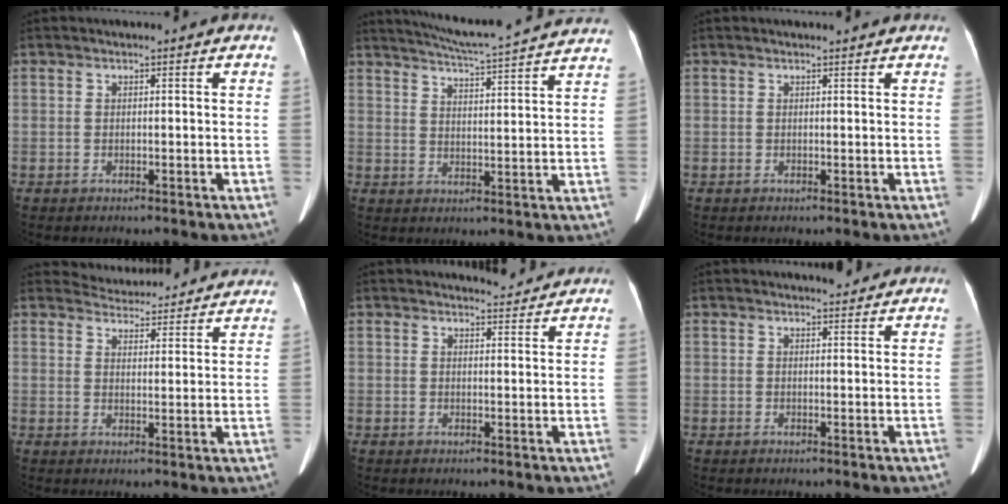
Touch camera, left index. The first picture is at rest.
{"total": 19.0, "force": [17.8, -0.5, 6.8], "torque": [-0.118, -0.015, 0.228]}
{"total": 1.5, "force": [1.4, 0.1, 0.3], "torque": [-0.010, 0.004, 0.015]}
{"total": 13.0, "force": [12.6, 2.7, 1.6], "torque": [-0.004, 0.011, 0.144]}
{"total": 2.9, "force": [2.9, 0.2, 0.0], "torque": [-0.007, -0.004, 0.037]}
{"total": 2.1, "force": [2.0, 0.4, 0.5], "torque": [-0.009, 0.000, 0.026]}